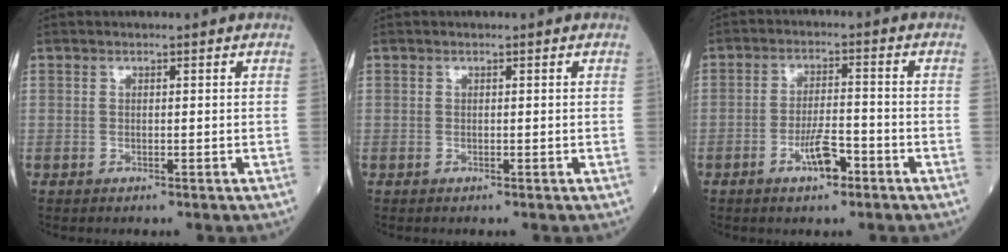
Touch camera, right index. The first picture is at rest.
{"total": 0.0}
{"total": 5.3, "force": [-2.7, 1.5, 4.3], "torque": [-0.081, 0.002, -0.047]}